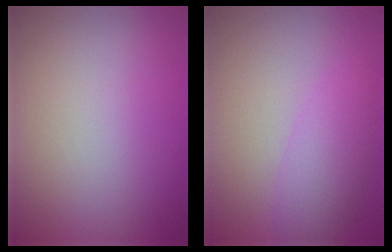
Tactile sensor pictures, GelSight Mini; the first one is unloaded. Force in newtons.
{"total": 3.2, "press": 3.1, "slide": 0.2}